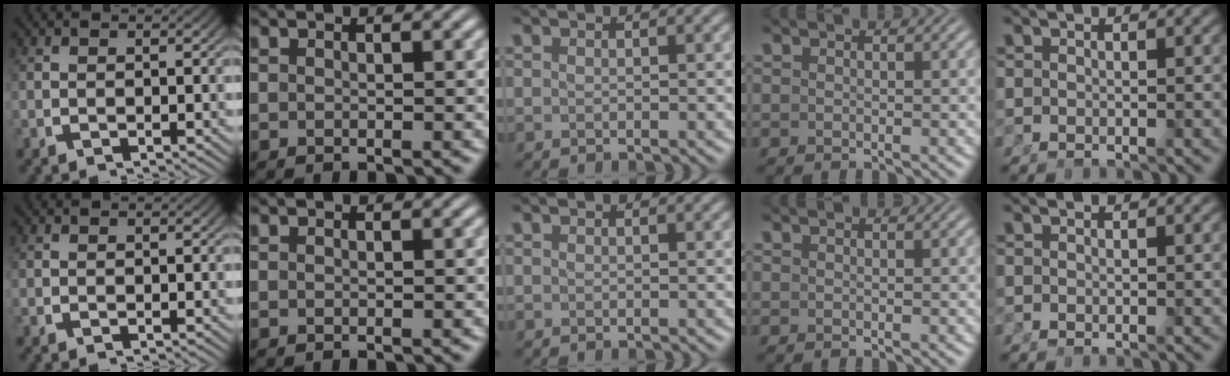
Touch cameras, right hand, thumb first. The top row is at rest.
{}